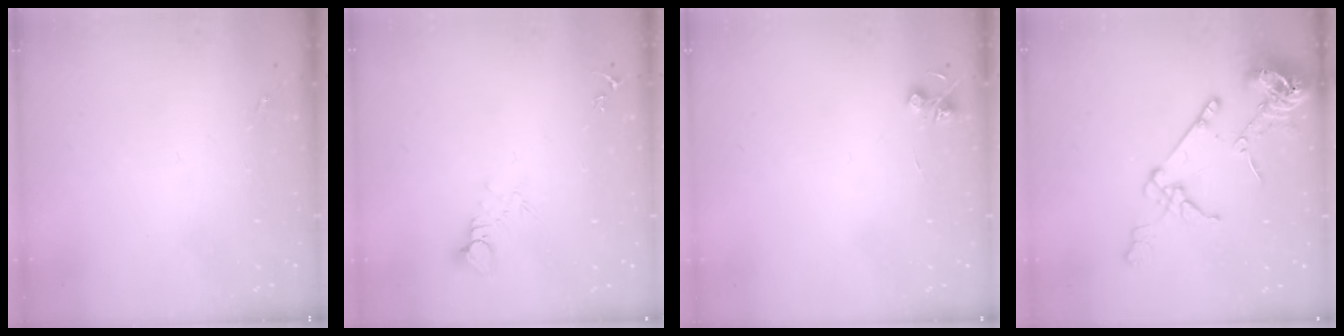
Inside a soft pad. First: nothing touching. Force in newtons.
{"total": 5.5, "press": 5.5, "slide": 0.4}
{"total": 4.6, "press": 4.6, "slide": 0.6}
{"total": 15.7, "press": 15.6, "slide": 2.0}